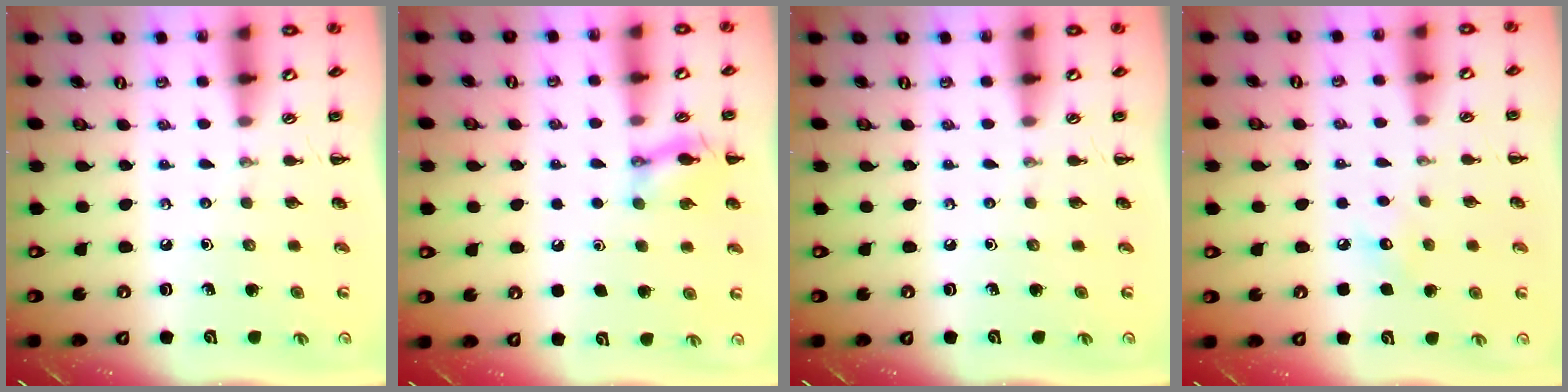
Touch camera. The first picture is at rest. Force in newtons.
{"total": 1.6, "press": 1.6, "slide": 0.1}
{"total": 0.0}
{"total": 5.5, "press": 5.4, "slide": 1.4}